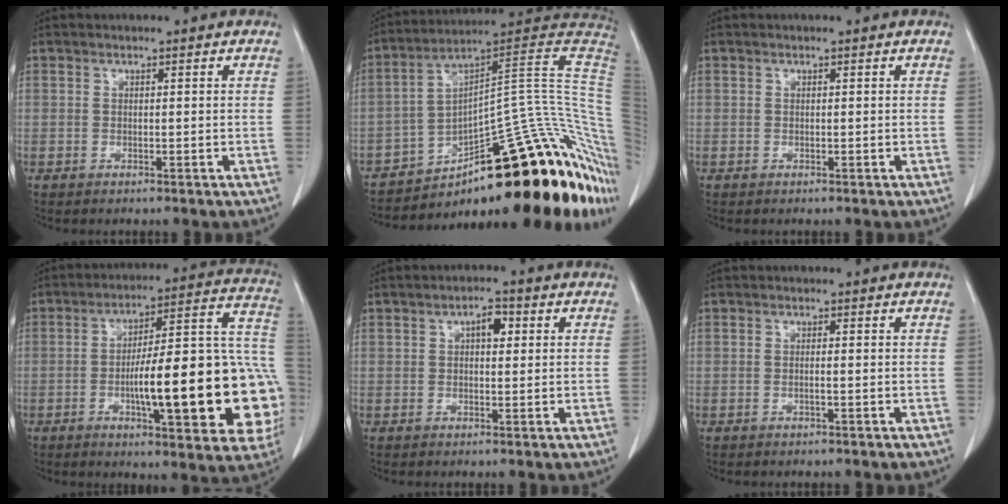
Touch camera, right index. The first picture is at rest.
{"total": 33.4, "force": [-11.7, 7.7, 30.3], "torque": [-0.314, 0.051, -0.155]}
{"total": 0.0}
{"total": 25.2, "force": [-5.4, 5.0, 24.1], "torque": [-0.252, 0.032, -0.065]}
{"total": 3.0, "force": [0.9, 1.4, 2.5], "torque": [-0.039, 0.009, 0.012]}
{"total": 0.6, "force": [-0.1, 0.0, 0.6], "torque": [-0.010, 0.002, -0.001]}